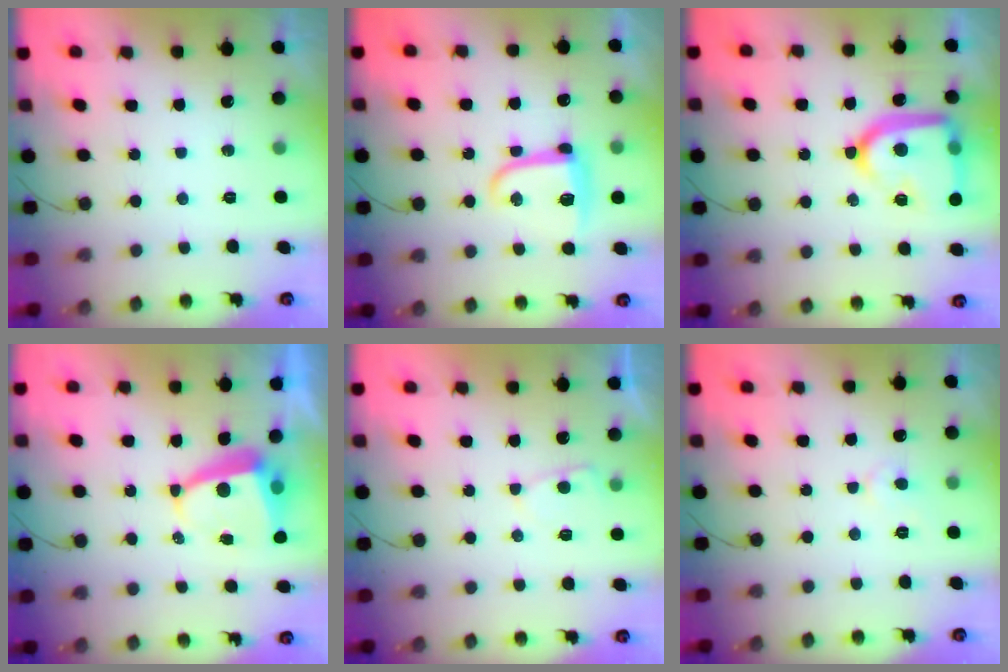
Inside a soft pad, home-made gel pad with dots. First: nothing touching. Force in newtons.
{"total": 11.0, "press": 11.0, "slide": 0.9}
{"total": 21.1, "press": 21.0, "slide": 1.9}
{"total": 5.8, "press": 5.7, "slide": 0.6}
{"total": 4.0, "press": 4.0, "slide": 0.5}
{"total": 3.8, "press": 3.8, "slide": 0.3}